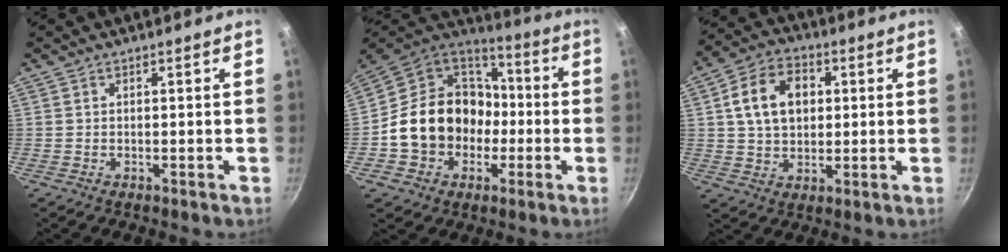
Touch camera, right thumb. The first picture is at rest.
{"total": 20.0, "force": [-2.8, 16.7, 10.6], "torque": [-0.158, 0.058, -0.045]}
{"total": 12.0, "force": [2.5, 8.7, 8.0], "torque": [-0.115, 0.012, 0.035]}